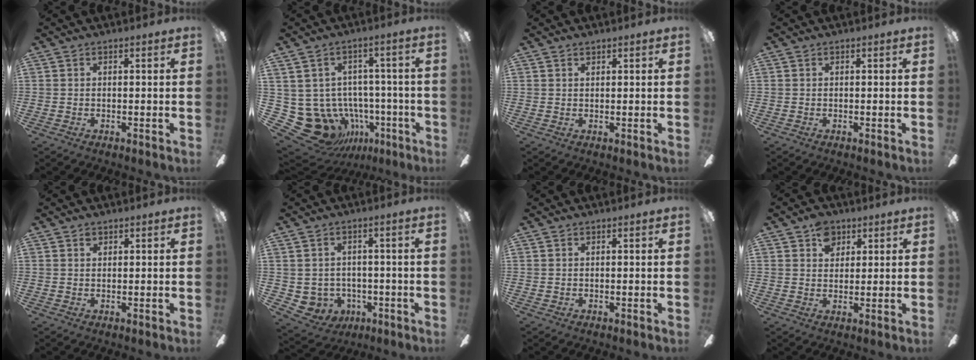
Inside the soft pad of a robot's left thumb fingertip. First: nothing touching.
{"total": 15.9, "force": [-6.3, 12.9, 6.8], "torque": [-0.173, 0.027, -0.069]}
{"total": 0.7, "force": [0.6, 0.3, 0.1], "torque": [-0.004, 0.000, 0.012]}
{"total": 0.0}
{"total": 1.1, "force": [0.9, 0.7, 0.4], "torque": [-0.009, 0.001, 0.016]}
{"total": 4.6, "force": [-0.2, 4.5, 0.5], "torque": [-0.040, -0.002, -0.001]}
{"total": 0.0}
{"total": 6.3, "force": [3.5, 4.5, 2.5], "torque": [-0.030, 0.000, 0.061]}